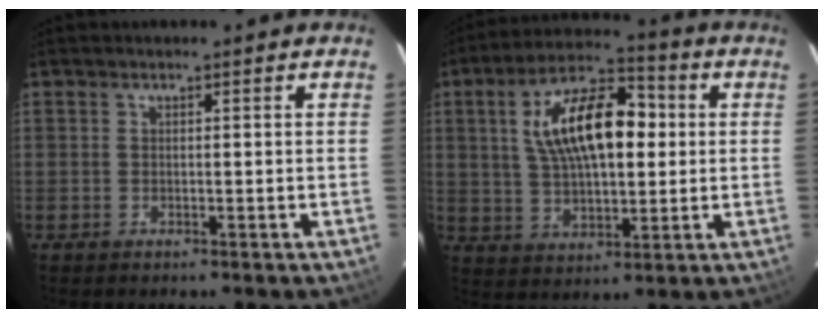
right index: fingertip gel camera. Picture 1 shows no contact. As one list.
[{"total": 15.9, "force": [2.9, 7.5, 13.8], "torque": [-0.248, 0.028, 0.049]}]